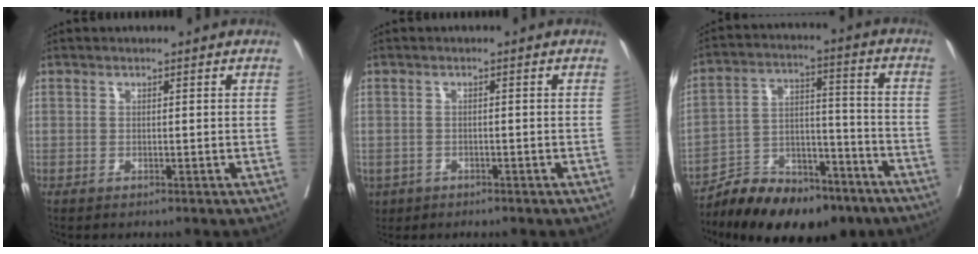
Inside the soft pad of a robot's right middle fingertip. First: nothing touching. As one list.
[{"total": 3.9, "force": [-2.3, 3.0, 0.9], "torque": [-0.018, 0.001, -0.036]}, {"total": 17.3, "force": [-13.7, 6.3, 8.5], "torque": [-0.133, 0.024, -0.227]}]